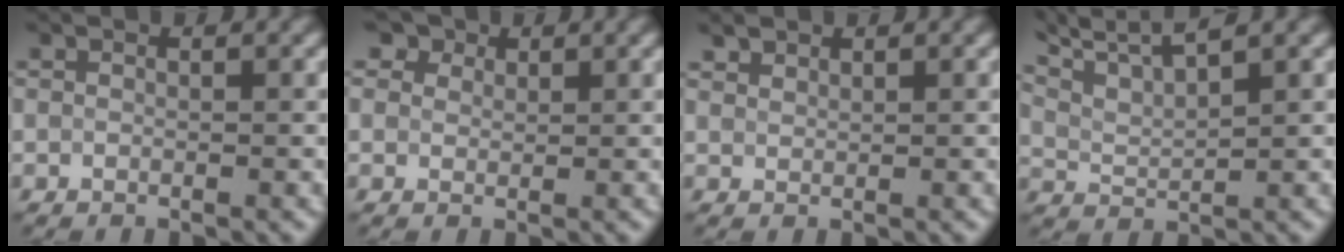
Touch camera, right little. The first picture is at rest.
{"total": 4.3, "force": [2.9, 2.7, 1.7], "torque": [-0.049, 0.011, 0.040]}
{"total": 1.4, "force": [1.2, 0.6, 0.3], "torque": [-0.008, 0.004, 0.030]}
{"total": 5.7, "force": [4.8, 1.0, 2.9], "torque": [-0.064, 0.017, 0.083]}